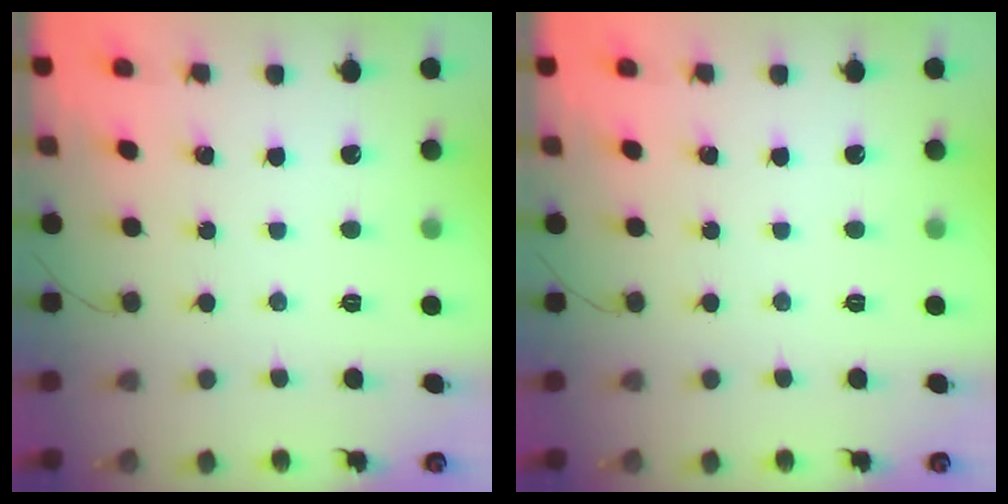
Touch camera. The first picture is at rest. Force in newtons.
{"total": 0.0}